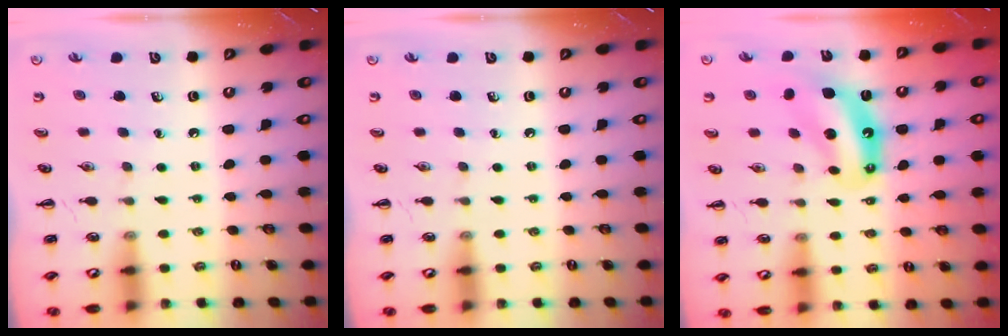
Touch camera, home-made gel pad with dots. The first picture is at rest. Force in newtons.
{"total": 0.0}
{"total": 9.4, "press": 9.0, "slide": 2.6}